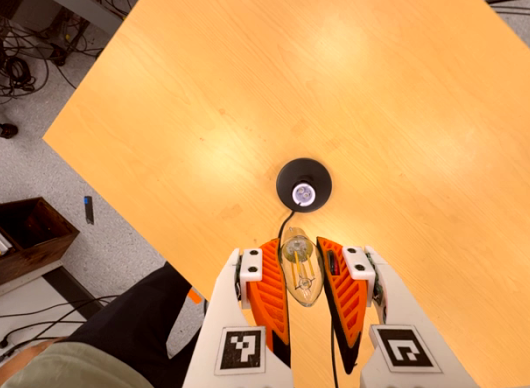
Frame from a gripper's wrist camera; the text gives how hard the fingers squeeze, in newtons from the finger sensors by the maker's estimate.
{"total": 22.5, "left": 25.5, "right": 19.4}